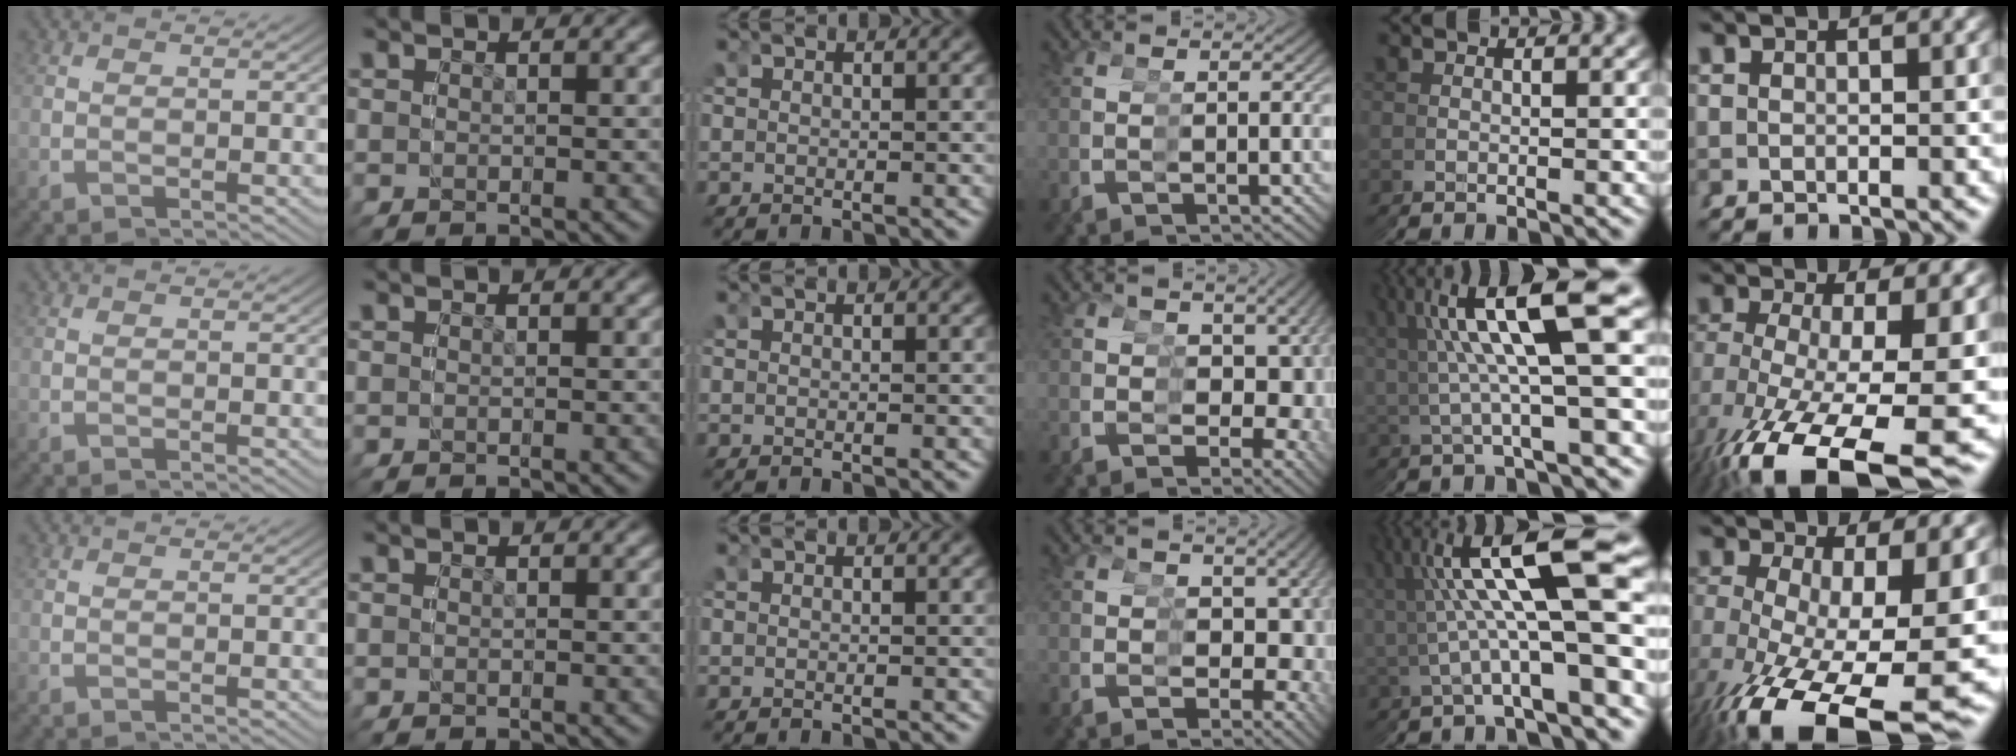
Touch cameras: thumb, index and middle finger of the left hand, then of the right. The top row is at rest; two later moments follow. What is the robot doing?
{"motion": "grasp_and_lifting", "object": "legos"}